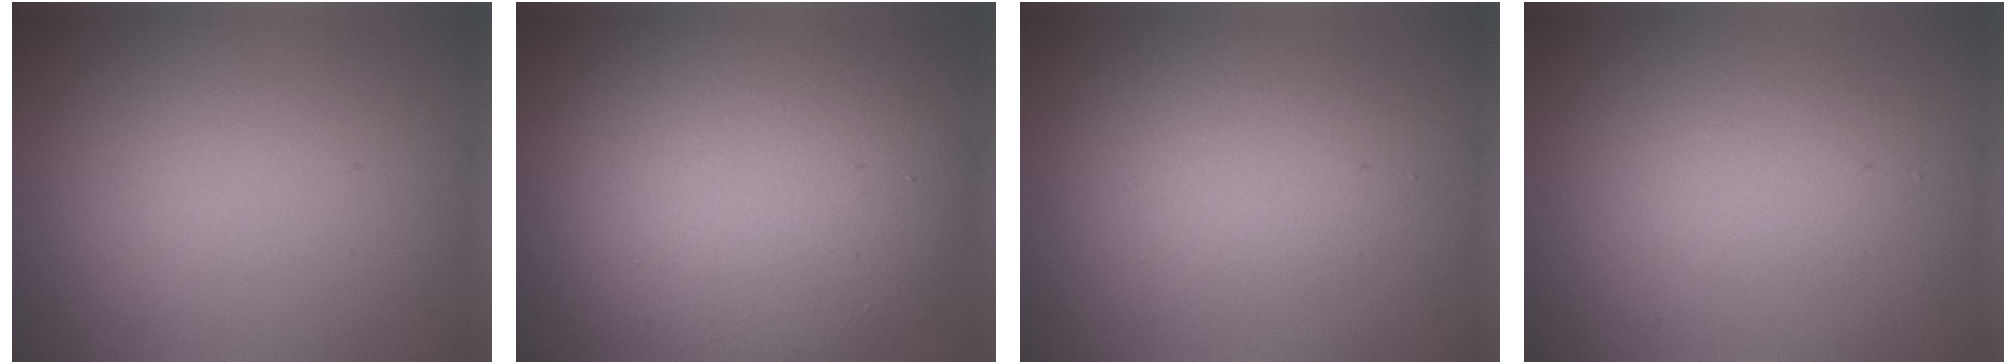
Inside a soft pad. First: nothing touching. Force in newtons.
{"total": 12.9, "press": 12.9, "slide": 0.9}
{"total": 2.7, "press": 2.7, "slide": 0.2}
{"total": 1.9, "press": 1.9, "slide": 0.1}